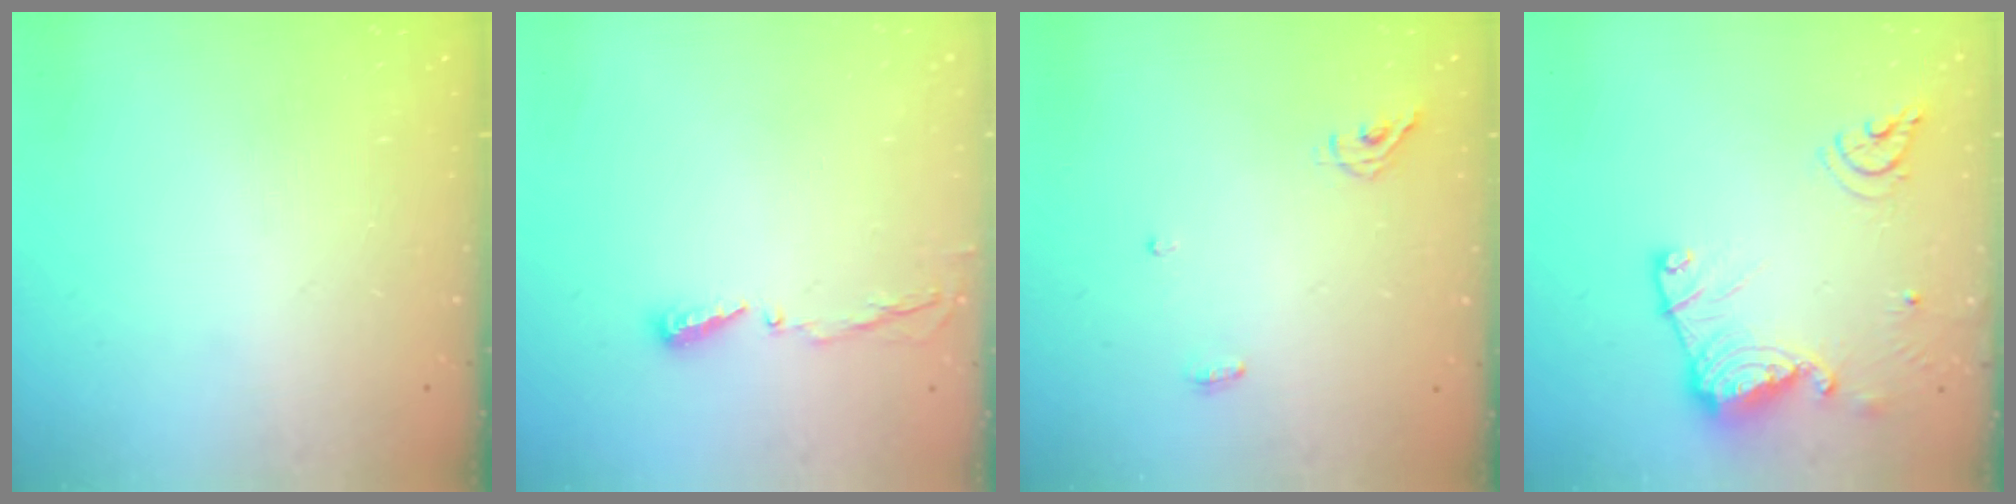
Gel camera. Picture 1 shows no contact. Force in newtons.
{"total": 3.4, "press": 3.4, "slide": 0.4}
{"total": 5.1, "press": 5.0, "slide": 0.8}
{"total": 15.2, "press": 15.1, "slide": 1.8}